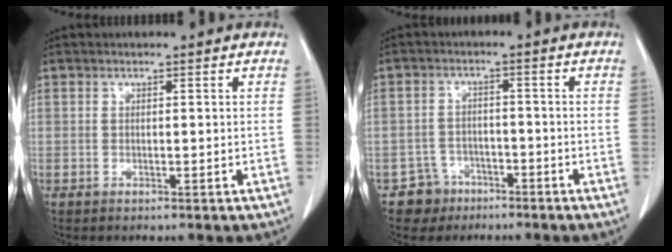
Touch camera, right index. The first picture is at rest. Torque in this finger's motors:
{"motor_torque": [-0.51, -0.28, -0.44, -0.10]}